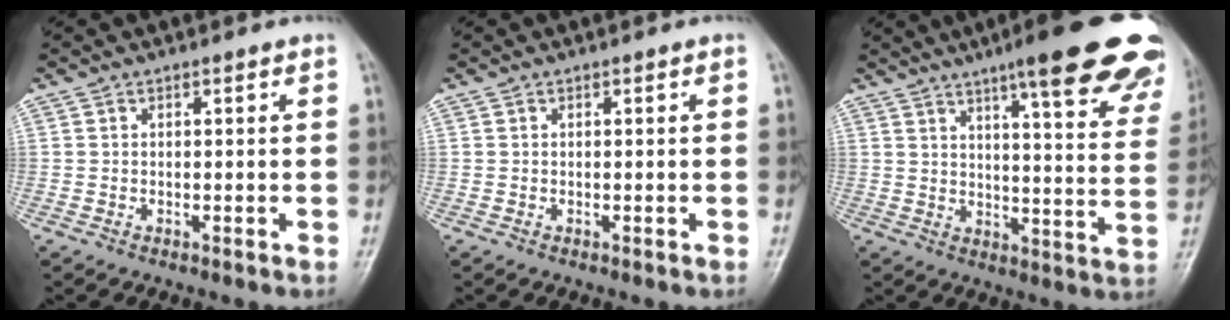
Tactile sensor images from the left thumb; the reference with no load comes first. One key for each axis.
{"total": 0.0}
{"total": 25.1, "fx": 17.1, "fy": 4.8, "fz": 17.8, "tx": -0.199, "ty": -0.061, "tz": 0.207}